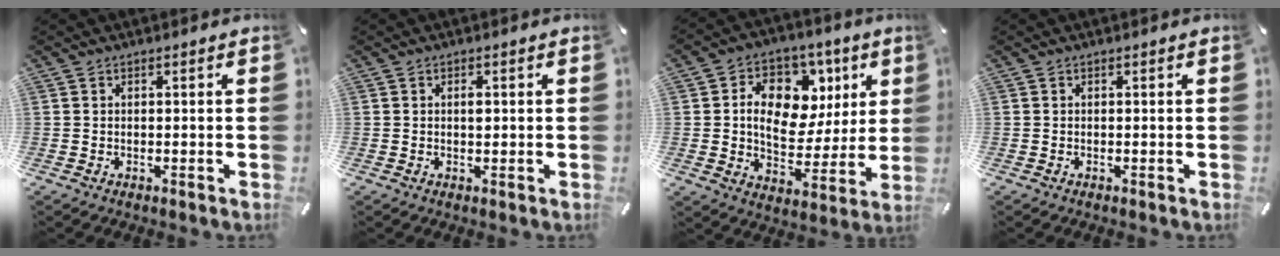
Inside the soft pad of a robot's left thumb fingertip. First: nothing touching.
{"total": 1.4, "force": [0.2, 0.7, 1.2], "torque": [-0.016, 0.000, 0.001]}
{"total": 14.7, "force": [4.0, 11.0, 8.9], "torque": [-0.130, -0.015, 0.077]}
{"total": 0.0}